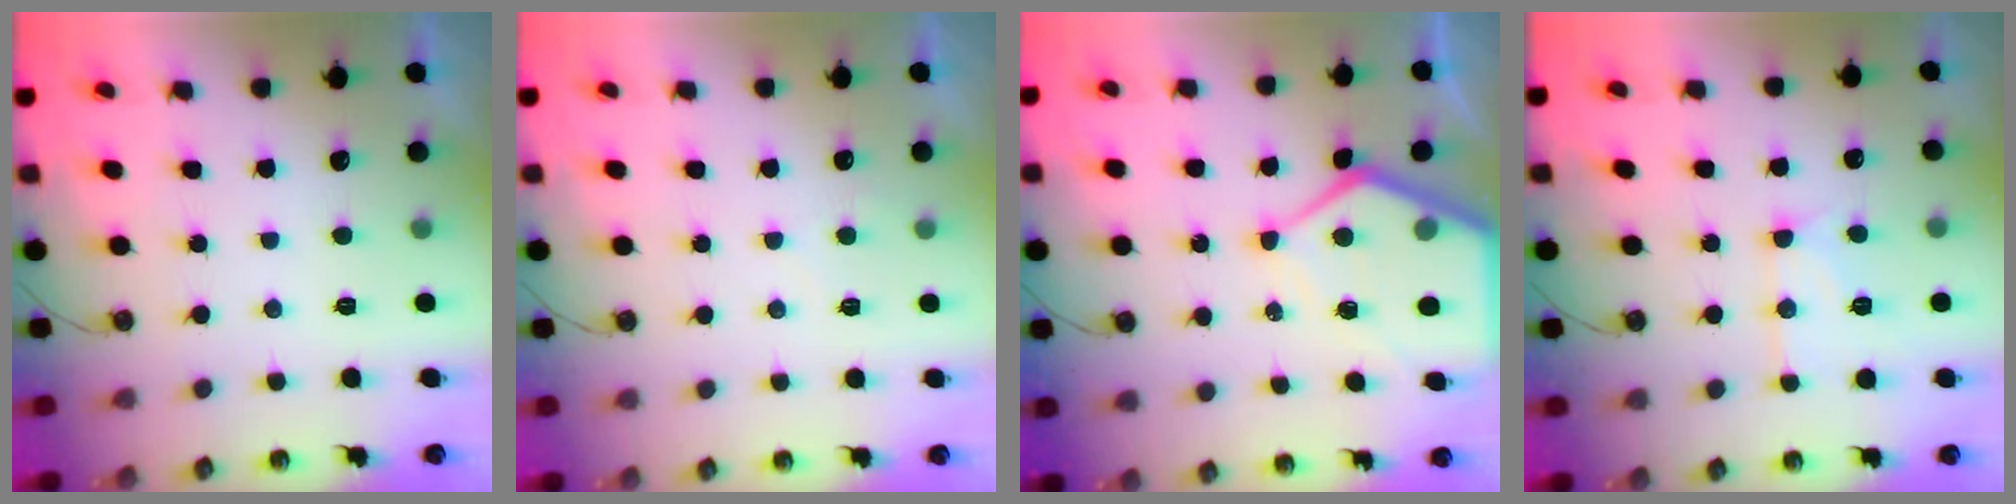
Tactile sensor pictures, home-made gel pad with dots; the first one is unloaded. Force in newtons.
{"total": 3.6, "press": 3.6, "slide": 0.4}
{"total": 11.5, "press": 11.5, "slide": 1.0}
{"total": 12.8, "press": 12.8, "slide": 0.8}